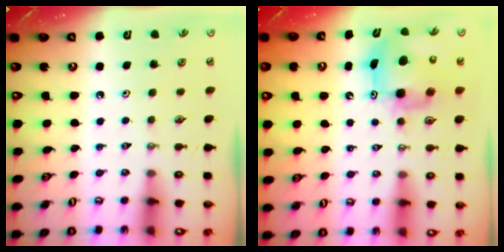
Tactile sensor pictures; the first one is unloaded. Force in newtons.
{"total": 9.7, "press": 9.7, "slide": 0.8}